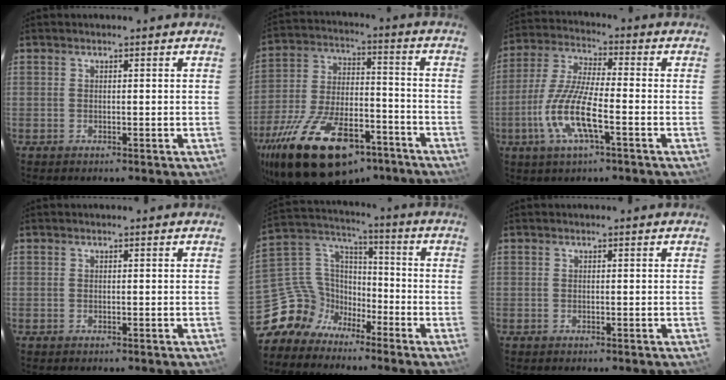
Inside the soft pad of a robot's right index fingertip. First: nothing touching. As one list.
[{"total": 26.4, "force": [-17.5, 11.8, 15.8], "torque": [-0.312, -0.020, -0.268]}, {"total": 12.0, "force": [-4.4, 2.5, 10.9], "torque": [-0.232, -0.008, -0.086]}, {"total": 0.0}, {"total": 11.6, "force": [-9.0, 7.1, 1.4], "torque": [-0.053, 0.049, -0.175]}, {"total": 0.0}]